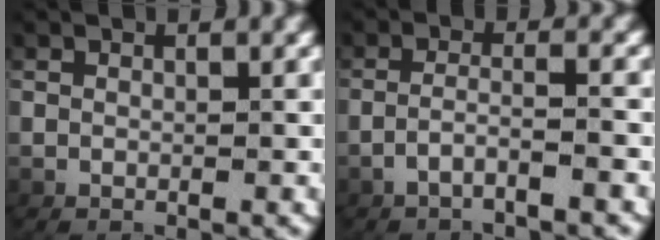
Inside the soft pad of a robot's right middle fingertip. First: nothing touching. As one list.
[{"total": 2.5, "force": [-2.0, -0.2, 1.5], "torque": [-0.041, -0.011, -0.029]}]